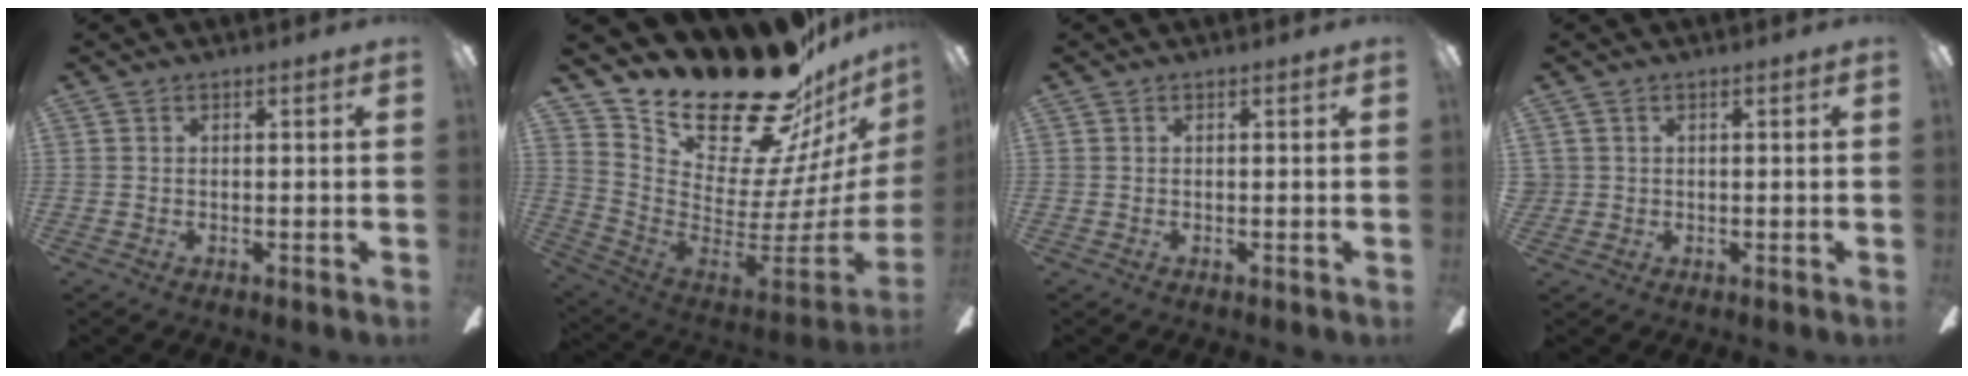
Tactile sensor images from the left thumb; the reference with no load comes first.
{"total": 24.6, "force": [20.2, 8.5, 11.2], "torque": [-0.148, -0.179, 0.371]}
{"total": 0.0}
{"total": 1.6, "force": [0.5, 1.5, 0.2], "torque": [-0.005, 0.004, 0.009]}